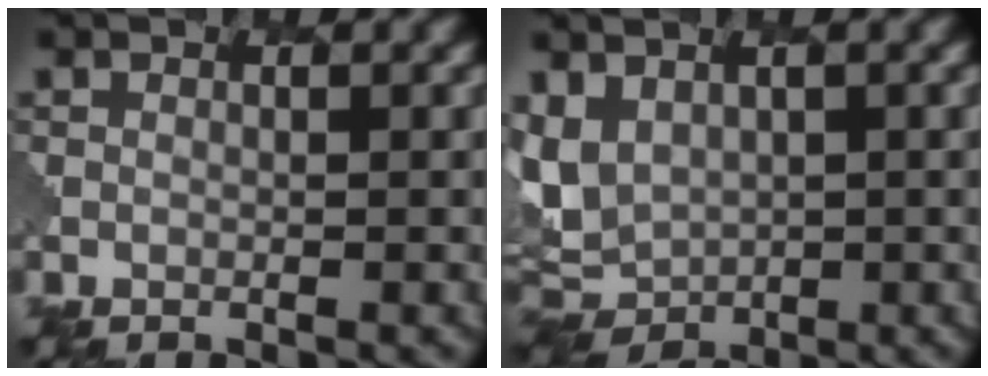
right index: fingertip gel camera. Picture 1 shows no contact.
{"total": 6.1, "force": [1.0, 4.8, 3.7], "torque": [-0.086, -0.004, 0.020]}